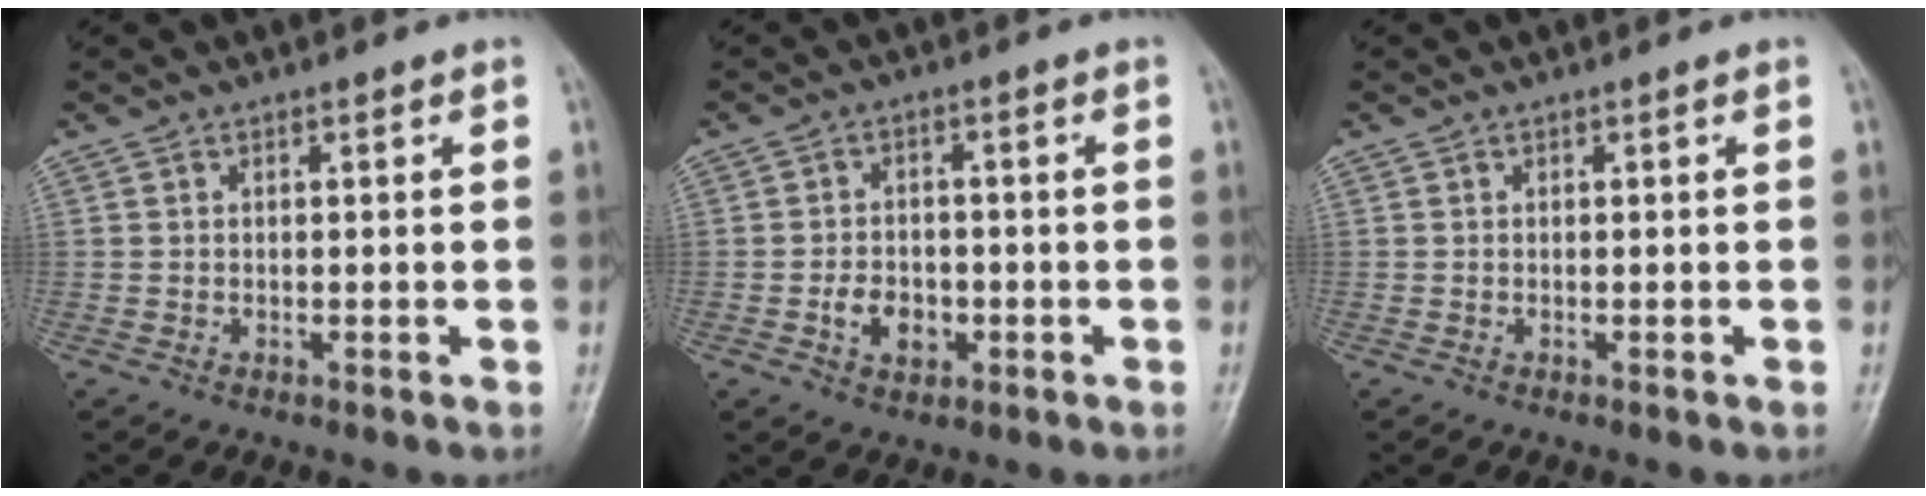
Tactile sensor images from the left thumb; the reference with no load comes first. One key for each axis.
{"total": 5.4, "fx": -1.6, "fy": 4.0, "fz": 3.2, "tx": -0.038, "ty": 0.009, "tz": -0.027}
{"total": 0.0}